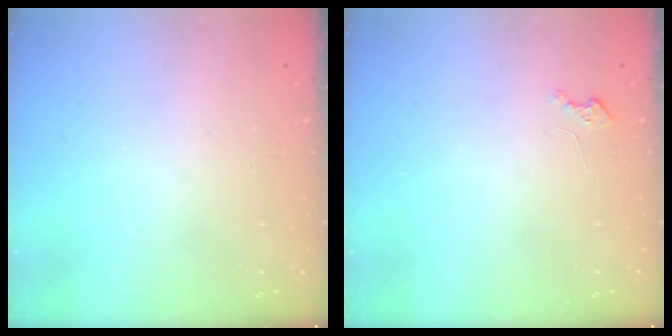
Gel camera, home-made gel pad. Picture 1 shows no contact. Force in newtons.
{"total": 1.9, "press": 1.9, "slide": 0.3}